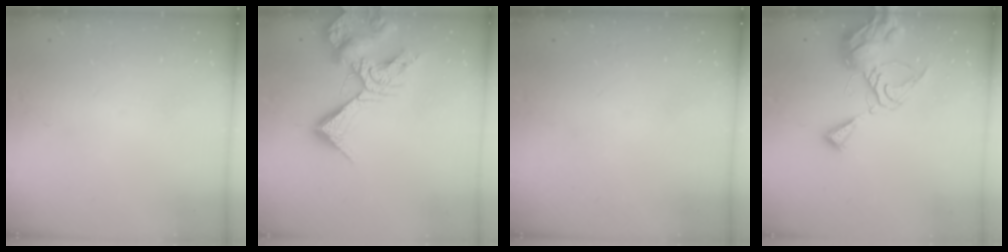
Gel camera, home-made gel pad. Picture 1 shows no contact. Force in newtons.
{"total": 12.5, "press": 12.4, "slide": 1.4}
{"total": 0.0}
{"total": 9.9, "press": 9.9, "slide": 1.1}